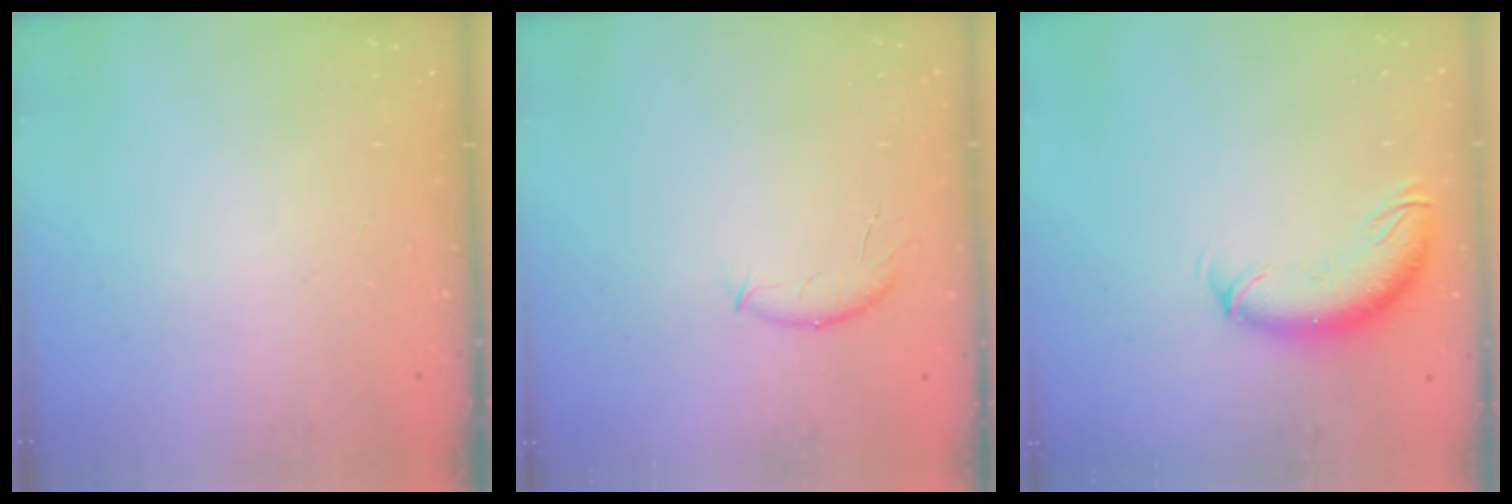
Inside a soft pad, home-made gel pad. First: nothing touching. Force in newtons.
{"total": 6.1, "press": 6.0, "slide": 1.0}
{"total": 10.6, "press": 10.4, "slide": 2.2}